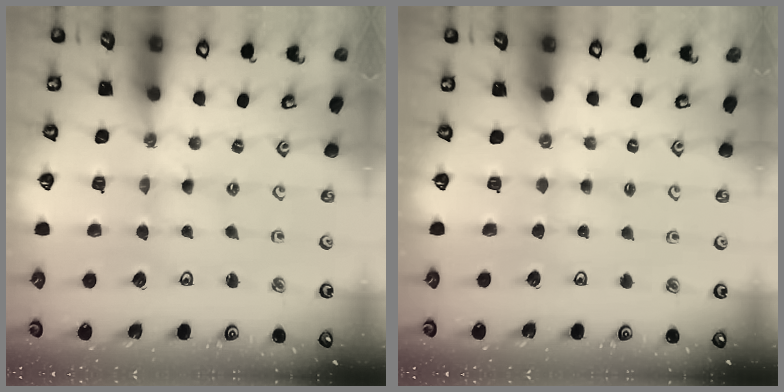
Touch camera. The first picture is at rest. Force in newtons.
{"total": 1.6, "press": 1.5, "slide": 0.4}